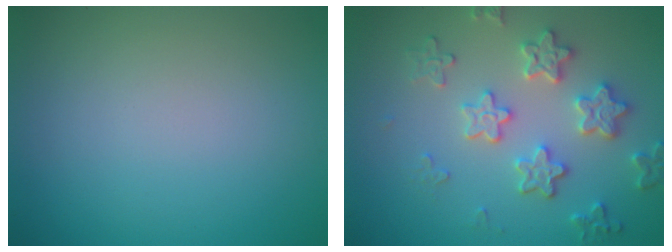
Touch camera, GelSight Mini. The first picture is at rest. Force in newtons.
{"total": 3.8, "press": 3.8, "slide": 0.7}